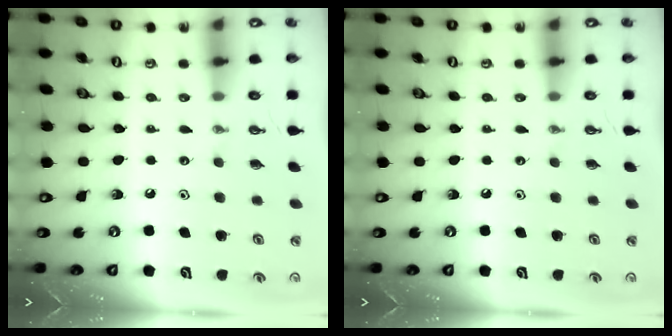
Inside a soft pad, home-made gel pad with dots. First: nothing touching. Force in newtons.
{"total": 0.0}